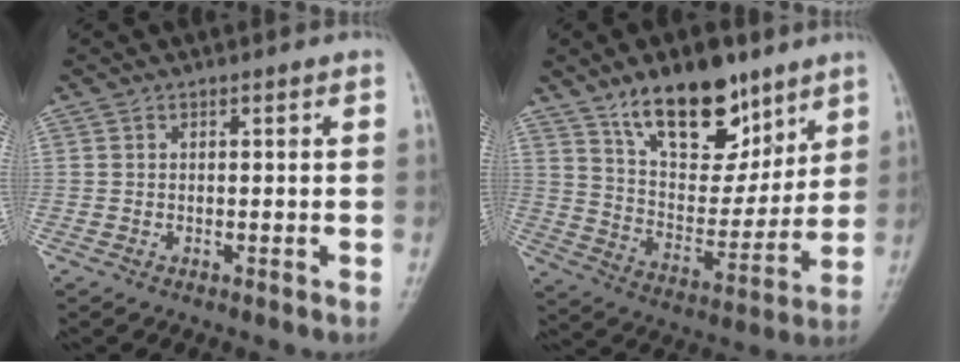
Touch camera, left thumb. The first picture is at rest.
{"total": 17.7, "force": [11.6, 8.6, 10.2], "torque": [-0.108, -0.072, 0.204]}